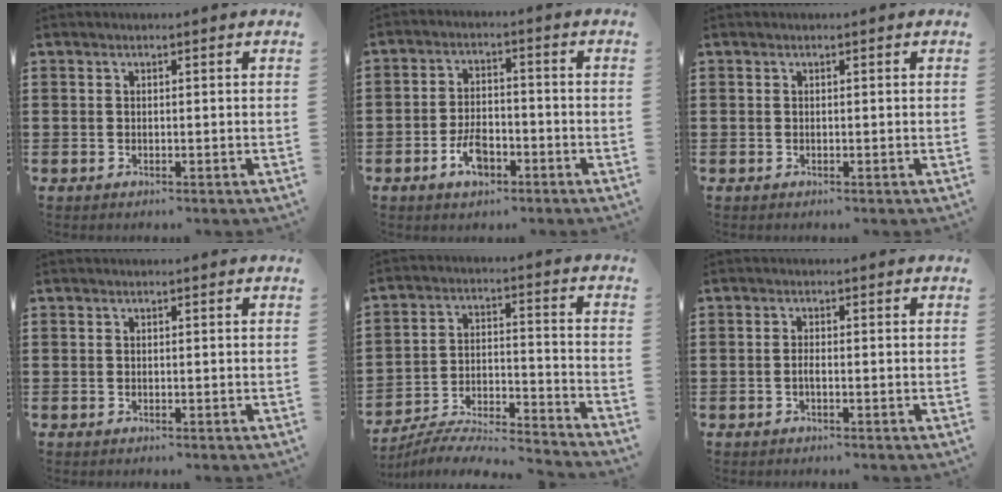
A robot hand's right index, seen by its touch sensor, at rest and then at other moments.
{"total": 5.4, "force": [-2.8, 2.7, 3.8], "torque": [-0.083, 0.002, -0.055]}
{"total": 0.0}
{"total": 0.0}
{"total": 6.3, "force": [-6.1, 0.5, 1.8], "torque": [-0.038, -0.005, -0.121]}
{"total": 1.1, "force": [-0.5, 0.2, 1.0], "torque": [-0.028, -0.005, -0.011]}